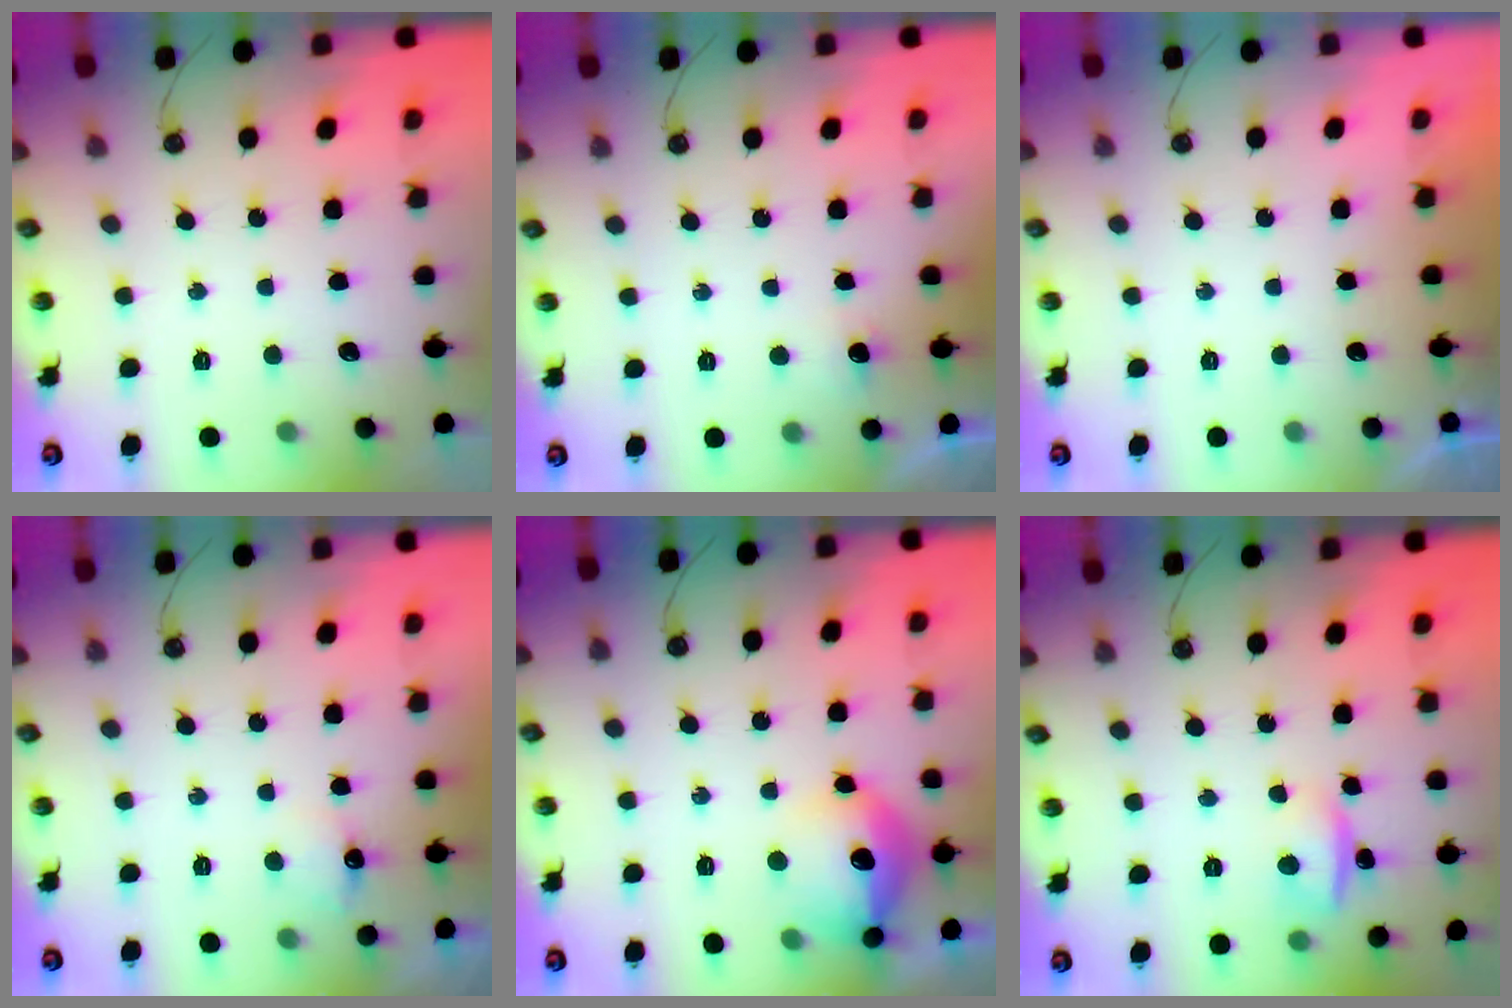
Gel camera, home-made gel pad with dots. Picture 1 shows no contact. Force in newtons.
{"total": 3.9, "press": 3.8, "slide": 1.0}
{"total": 0.0}
{"total": 7.6, "press": 5.8, "slide": 4.9}
{"total": 15.2, "press": 15.1, "slide": 1.2}
{"total": 7.5, "press": 2.3, "slide": 7.1}